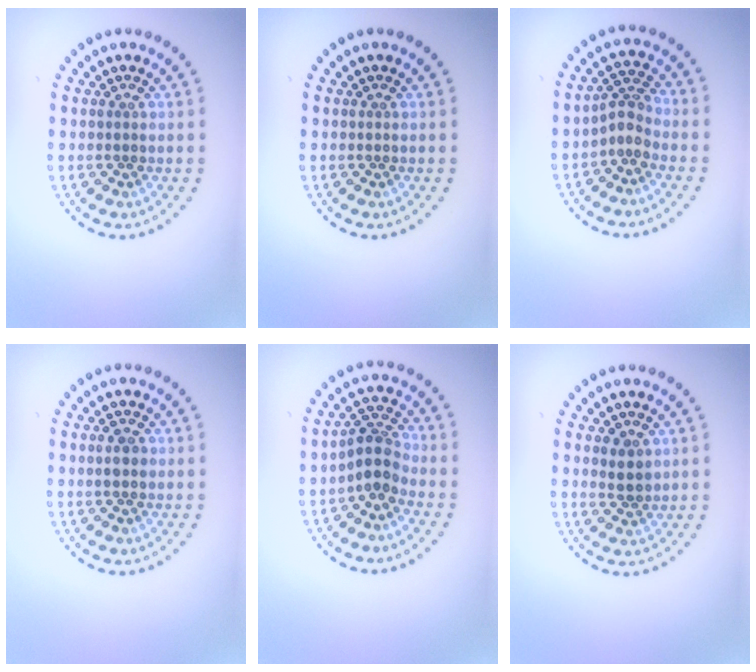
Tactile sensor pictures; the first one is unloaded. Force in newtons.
{"total": 0.0}
{"total": 2.2, "press": 1.5, "slide": 1.6}
{"total": 1.1, "press": 1.1, "slide": 0.1}
{"total": 3.0, "press": 2.4, "slide": 1.7}
{"total": 1.5, "press": 1.4, "slide": 0.6}